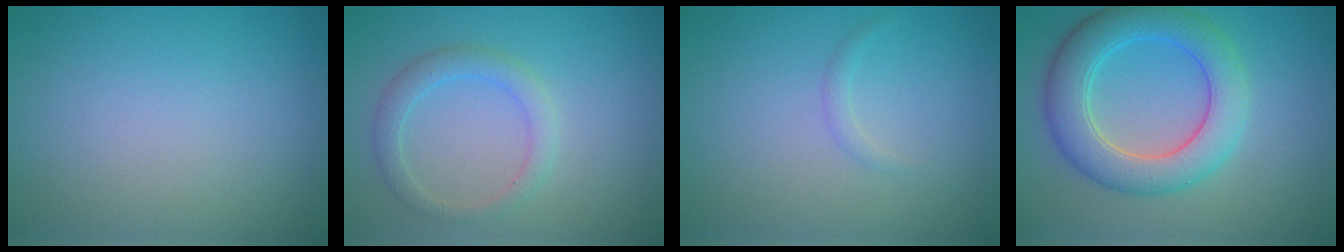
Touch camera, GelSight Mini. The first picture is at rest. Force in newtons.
{"total": 2.2, "press": 2.2, "slide": 0.1}
{"total": 0.7, "press": 0.7, "slide": 0.0}
{"total": 6.4, "press": 6.4, "slide": 0.3}